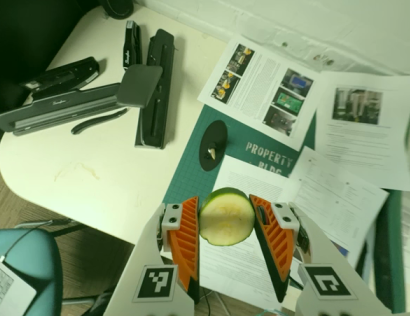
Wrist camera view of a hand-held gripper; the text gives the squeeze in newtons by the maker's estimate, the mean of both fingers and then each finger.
{"total": 9.6, "left": 9.9, "right": 9.3}